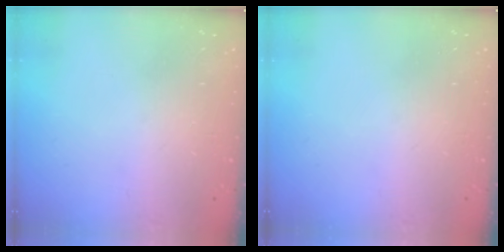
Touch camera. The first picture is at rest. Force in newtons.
{"total": 0.0}